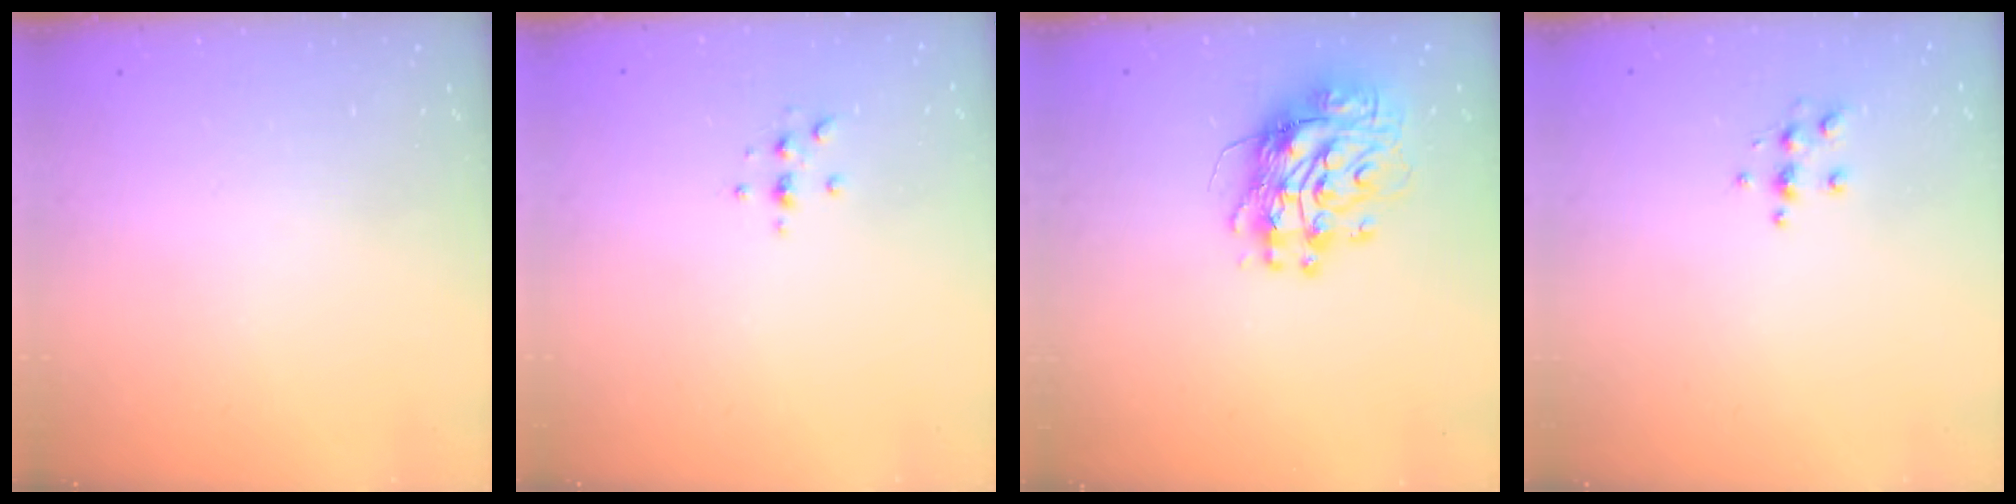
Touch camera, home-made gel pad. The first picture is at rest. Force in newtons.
{"total": 2.3, "press": 2.3, "slide": 0.2}
{"total": 11.6, "press": 11.6, "slide": 1.2}
{"total": 5.1, "press": 5.1, "slide": 0.3}